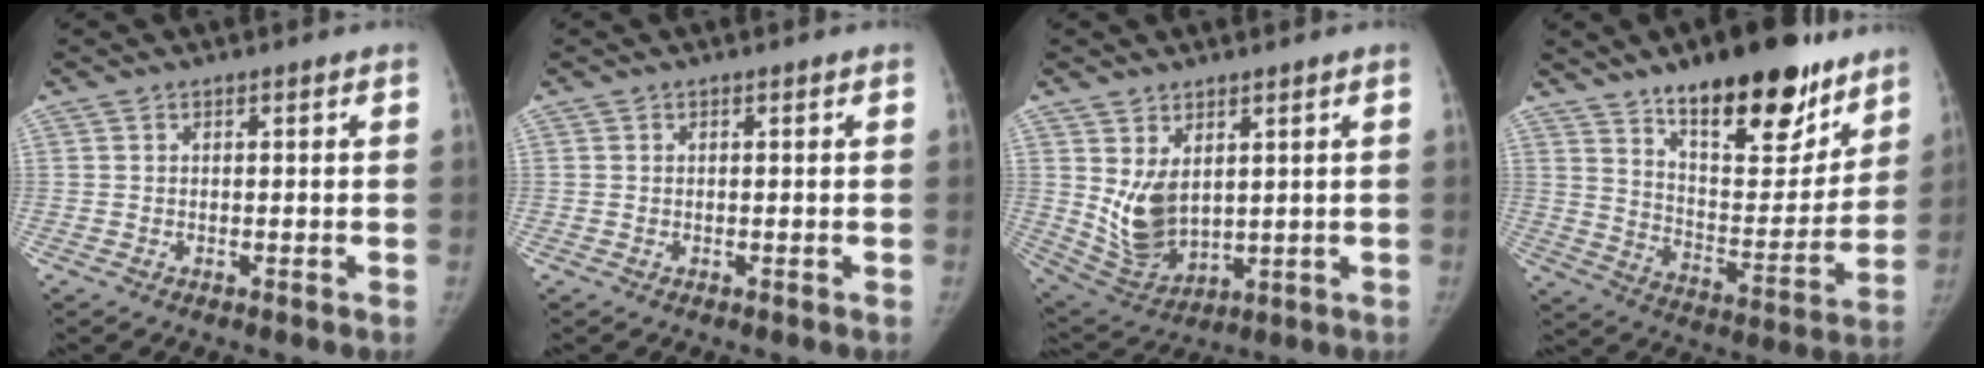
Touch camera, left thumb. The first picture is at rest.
{"total": 0.0}
{"total": 9.3, "force": [2.5, 5.9, 6.8], "torque": [-0.112, -0.029, 0.074]}
{"total": 24.4, "force": [16.3, 9.5, 15.4], "torque": [-0.175, -0.081, 0.251]}